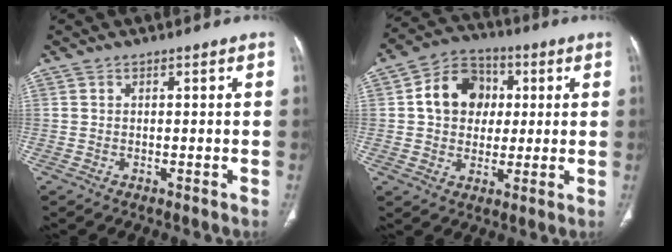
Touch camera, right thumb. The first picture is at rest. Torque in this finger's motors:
{"motor_torque": [-0.22, 1.89, 0.72, -0.06, 0.04]}